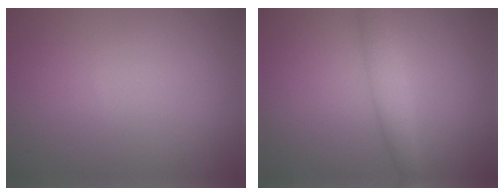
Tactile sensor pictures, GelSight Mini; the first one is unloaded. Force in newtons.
{"total": 2.6, "press": 2.6, "slide": 0.0}